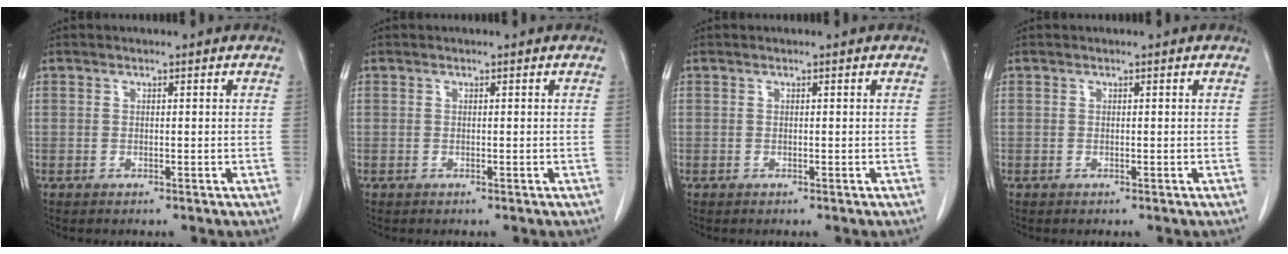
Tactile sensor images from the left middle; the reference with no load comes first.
{"total": 0.0}
{"total": 0.0}
{"total": 0.0}